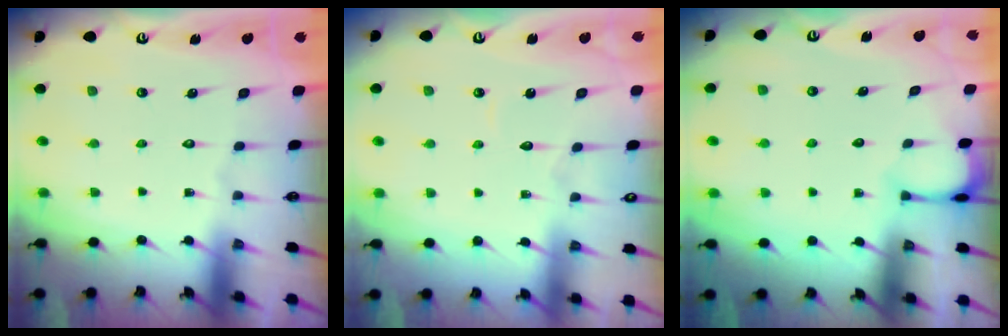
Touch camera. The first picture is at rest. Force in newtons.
{"total": 3.0, "press": 3.0, "slide": 0.3}
{"total": 1.6, "press": 1.6, "slide": 0.1}